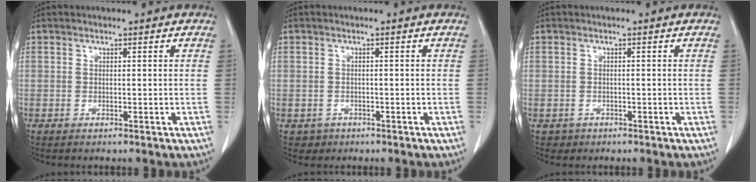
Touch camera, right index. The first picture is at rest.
{"total": 2.0, "force": [-0.9, 1.8, -0.2], "torque": [0.005, 0.008, -0.013]}
{"total": 1.6, "force": [-0.7, 1.3, -0.2], "torque": [0.002, 0.006, -0.012]}